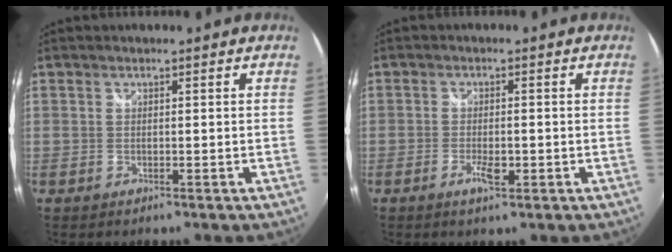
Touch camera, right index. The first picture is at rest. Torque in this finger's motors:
{"motor_torque": [1.10, 1.04, 0.17, 0.03]}